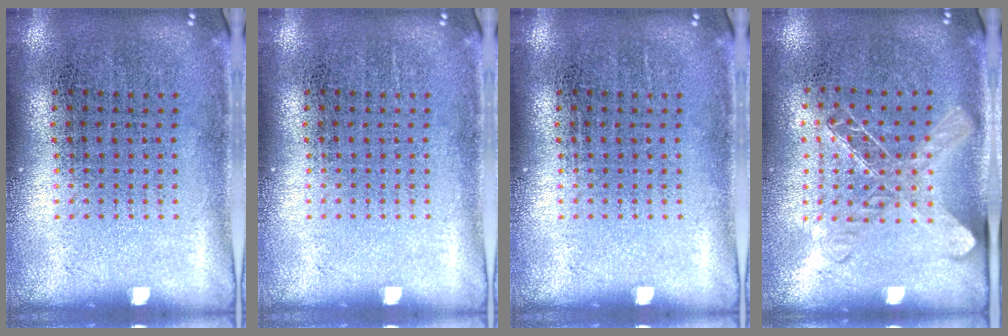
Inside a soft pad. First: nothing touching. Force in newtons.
{"total": 0.0}
{"total": 0.0}
{"total": 1.4, "press": 1.3, "slide": 0.6}